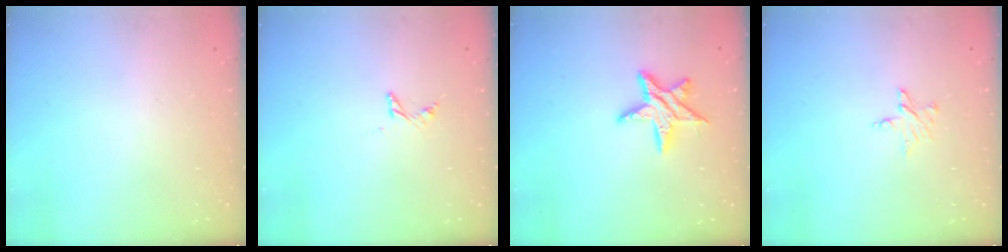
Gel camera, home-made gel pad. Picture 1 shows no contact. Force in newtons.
{"total": 4.9, "press": 4.8, "slide": 0.4}
{"total": 10.6, "press": 10.6, "slide": 0.5}
{"total": 5.3, "press": 5.3, "slide": 0.5}